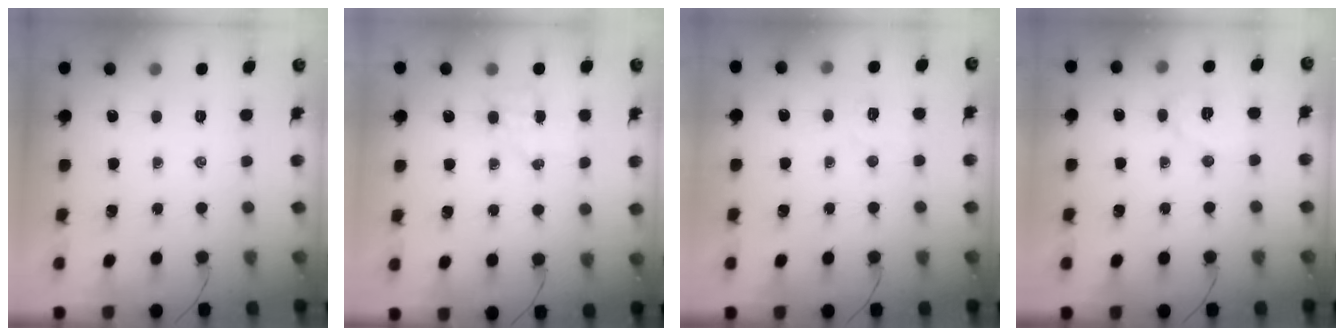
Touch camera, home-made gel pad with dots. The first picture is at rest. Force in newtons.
{"total": 4.7, "press": 4.6, "slide": 1.2}
{"total": 5.0, "press": 4.9, "slide": 1.1}
{"total": 6.2, "press": 6.2, "slide": 0.9}